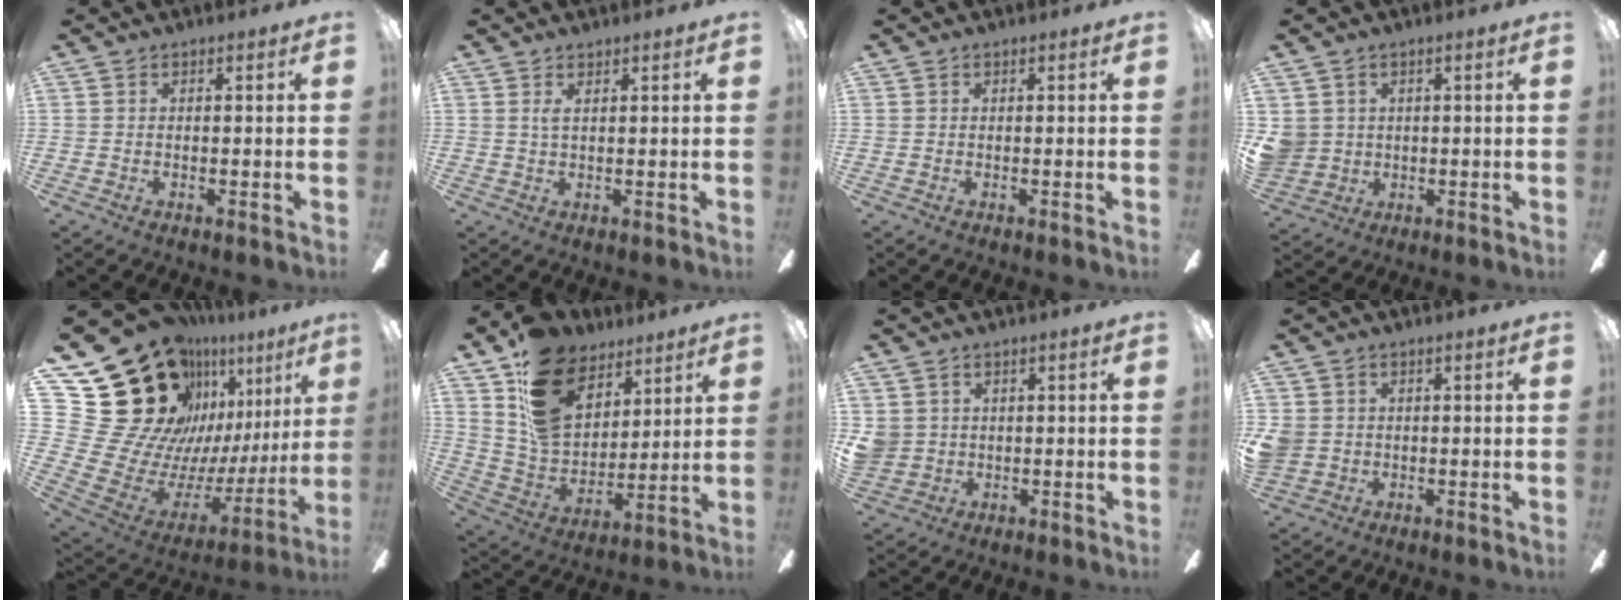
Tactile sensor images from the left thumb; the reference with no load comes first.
{"total": 1.7, "force": [1.0, 0.3, 1.3], "torque": [-0.031, 0.001, 0.017]}
{"total": 0.0}
{"total": 5.0, "force": [1.3, 4.8, 0.6], "torque": [-0.034, 0.003, 0.025]}
{"total": 30.7, "force": [16.2, 20.5, 16.2], "torque": [-0.297, -0.150, 0.359]}
{"total": 18.8, "force": [10.8, 12.4, 9.2], "torque": [-0.178, -0.055, 0.207]}
{"total": 4.2, "force": [1.3, 4.0, 0.5], "torque": [-0.022, 0.003, 0.024]}
{"total": 3.9, "force": [0.4, 3.8, 1.0], "torque": [-0.032, 0.008, 0.009]}